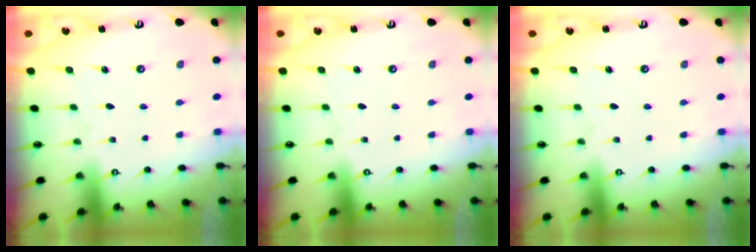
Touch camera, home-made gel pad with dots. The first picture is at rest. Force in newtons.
{"total": 0.0}
{"total": 0.0}